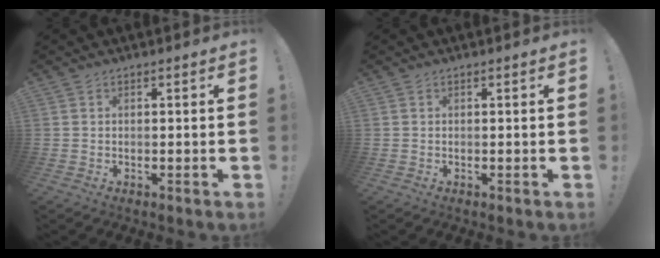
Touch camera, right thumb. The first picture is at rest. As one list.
[{"total": 0.0}]